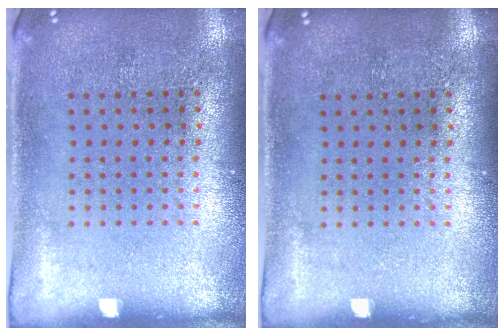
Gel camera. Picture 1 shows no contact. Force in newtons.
{"total": 0.0}